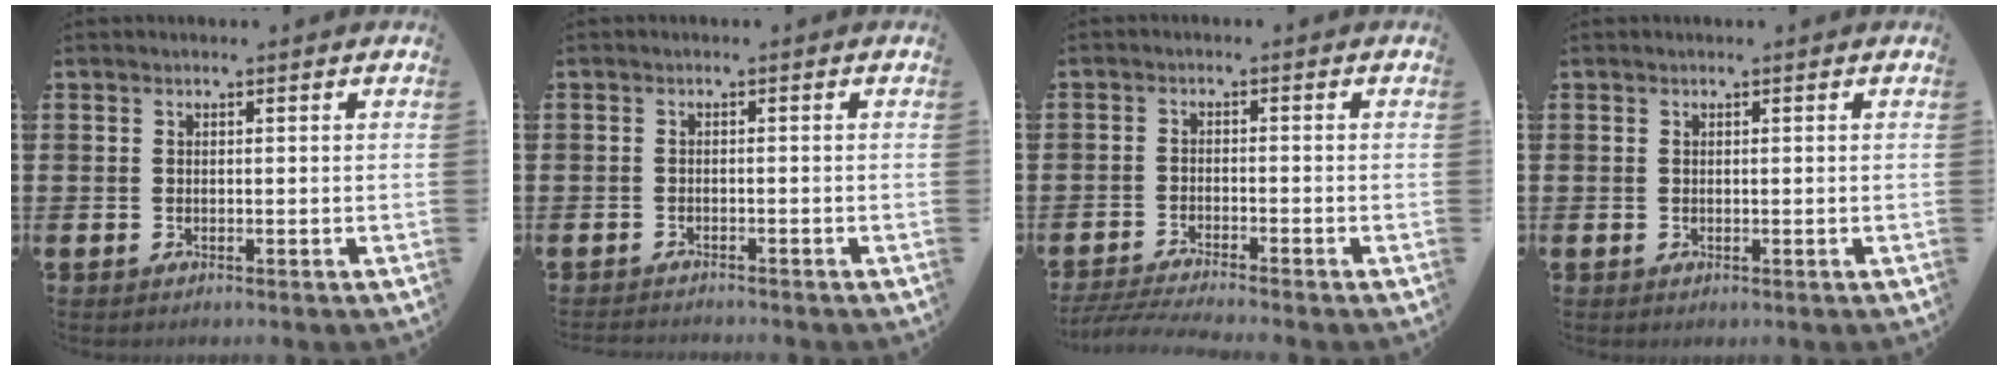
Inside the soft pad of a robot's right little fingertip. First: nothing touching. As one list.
[{"total": 1.0, "force": [-1.0, -0.1, -0.1], "torque": [0.000, 0.000, -0.020]}, {"total": 2.3, "force": [-2.1, -0.1, 0.9], "torque": [-0.012, -0.001, -0.039]}, {"total": 0.7, "force": [0.7, 0.1, 0.0], "torque": [0.001, 0.005, 0.013]}]